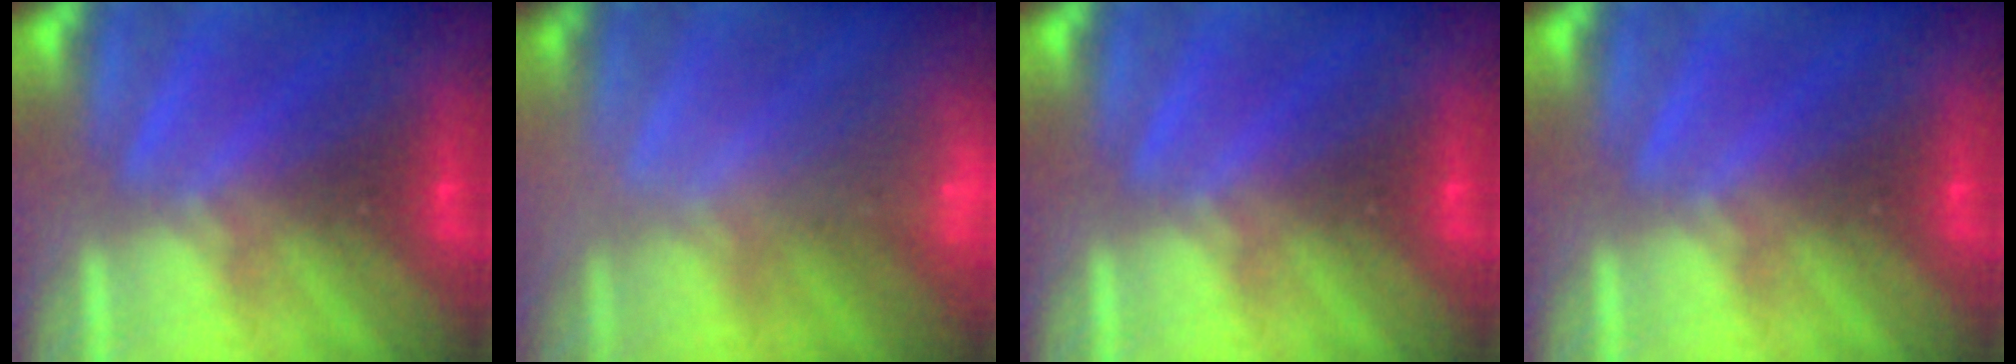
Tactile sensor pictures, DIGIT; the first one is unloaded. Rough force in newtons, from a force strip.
{"total": 2.3}
{"total": 0.0}
{"total": 0.0}